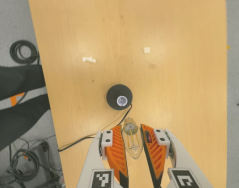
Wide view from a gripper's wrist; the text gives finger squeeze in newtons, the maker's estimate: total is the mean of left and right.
{"total": 13.9, "left": 15.3, "right": 12.5}